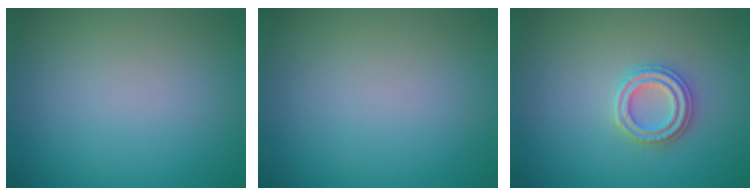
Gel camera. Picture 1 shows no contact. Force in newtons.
{"total": 0.0}
{"total": 2.4, "press": 2.4, "slide": 0.2}